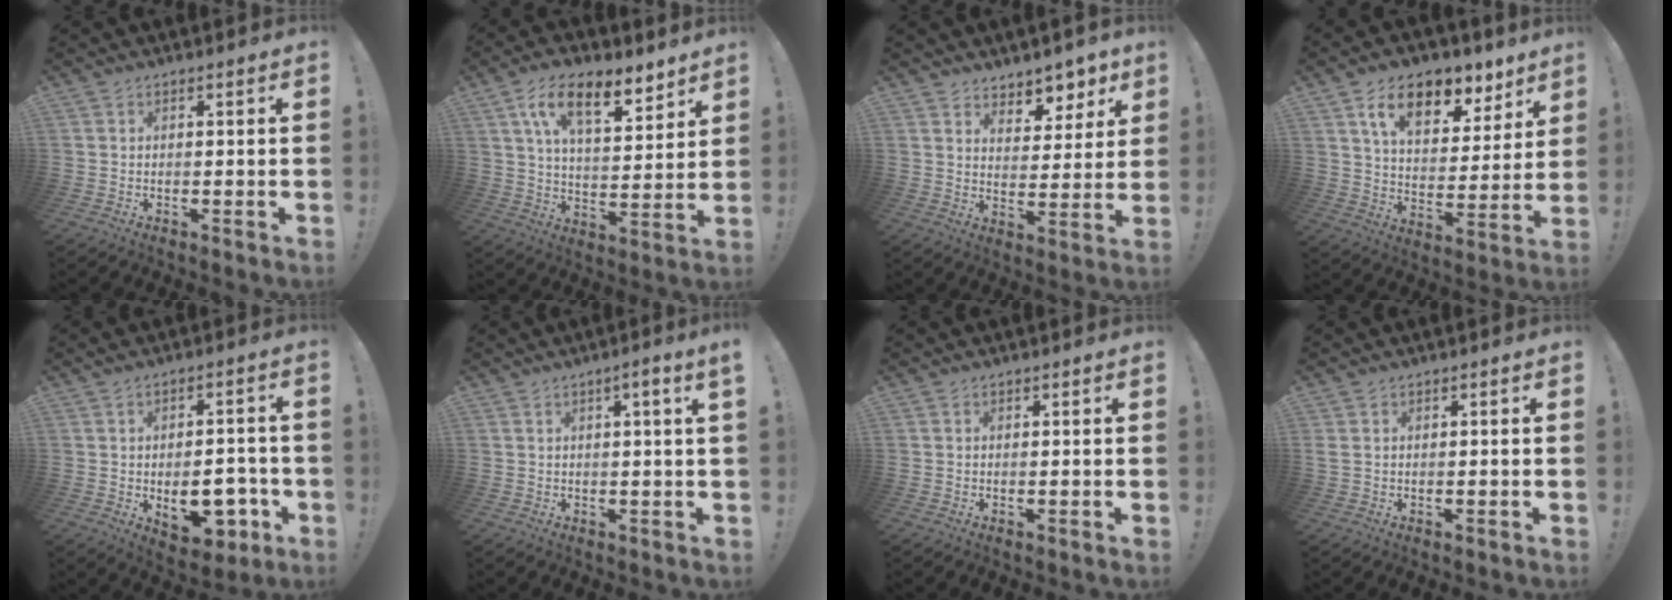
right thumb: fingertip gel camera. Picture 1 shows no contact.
{"total": 14.4, "force": [8.9, 5.7, 9.8], "torque": [-0.161, -0.041, 0.155]}
{"total": 7.6, "force": [6.2, 4.2, 1.2], "torque": [0.007, -0.065, 0.114]}
{"total": 14.9, "force": [9.3, 8.0, 8.5], "torque": [-0.135, -0.049, 0.163]}
{"total": 12.8, "force": [-3.7, 7.0, 10.1], "torque": [-0.125, 0.021, -0.052]}
{"total": 3.6, "force": [0.9, -0.6, 3.4], "torque": [-0.047, -0.010, 0.008]}
{"total": 0.0}
{"total": 0.7, "force": [0.0, 0.2, 0.6], "torque": [-0.019, 0.003, 0.001]}